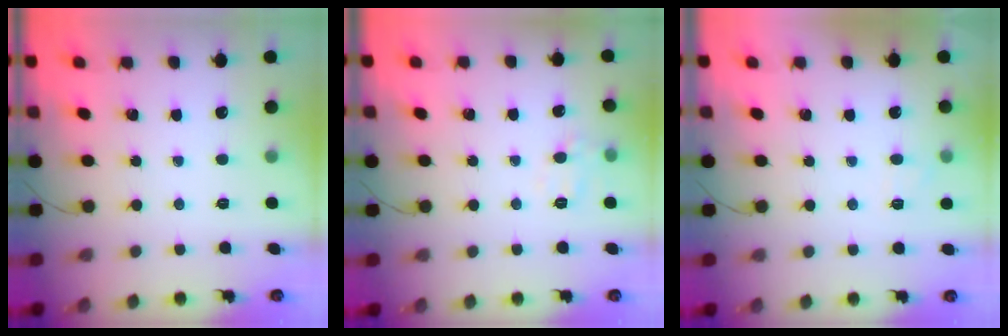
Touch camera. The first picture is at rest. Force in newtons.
{"total": 6.9, "press": 6.8, "slide": 1.0}
{"total": 4.2, "press": 4.0, "slide": 1.2}